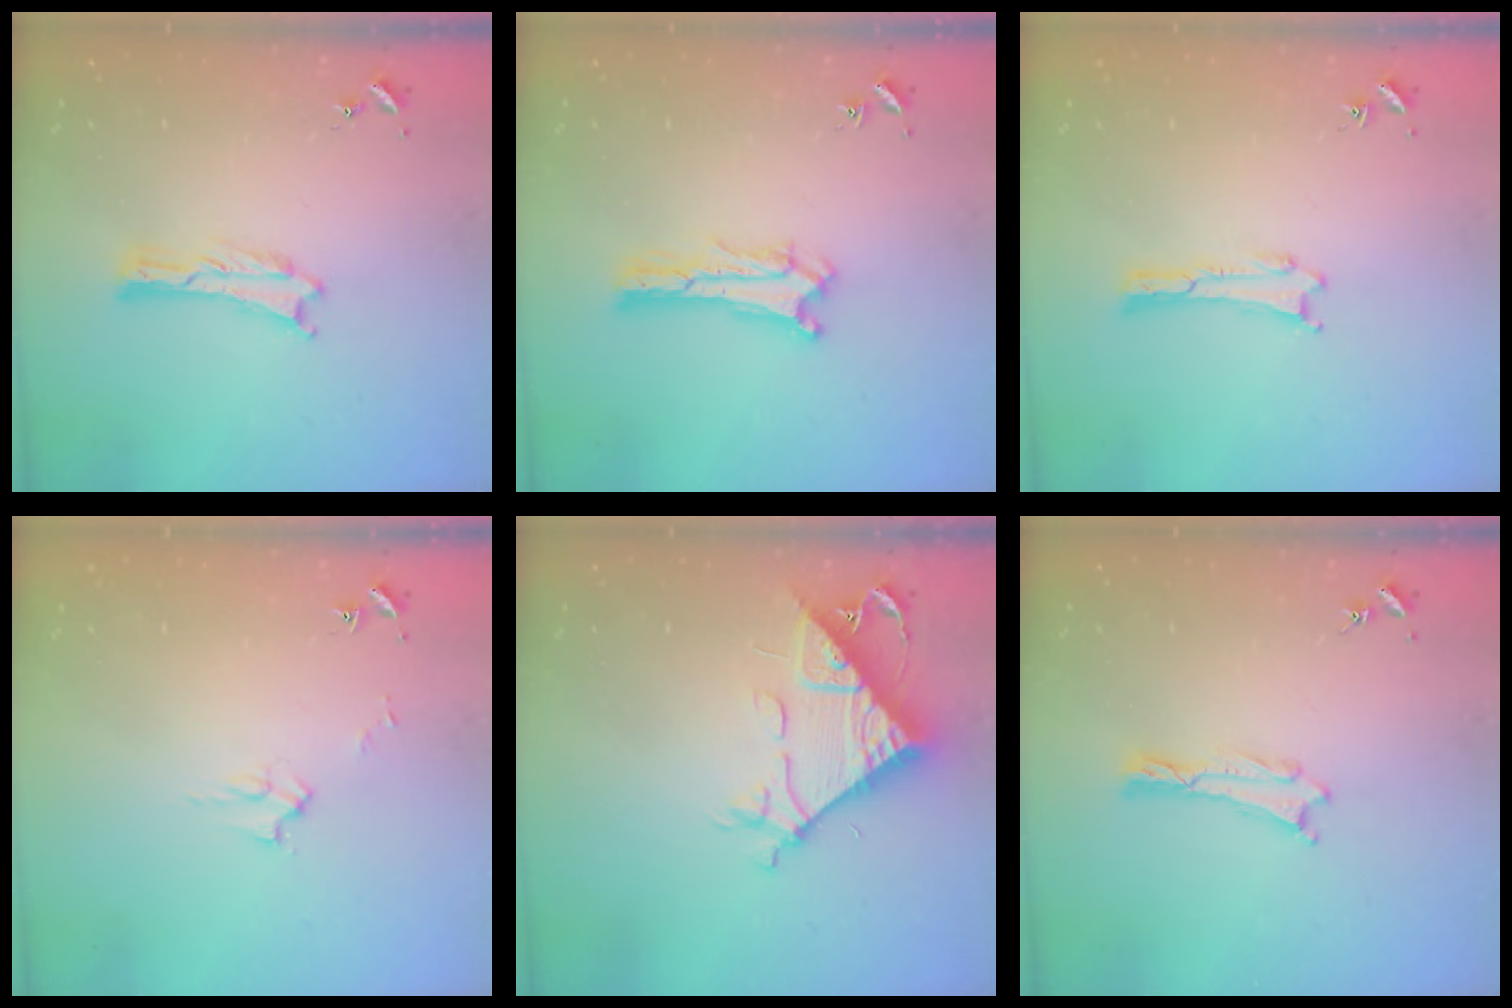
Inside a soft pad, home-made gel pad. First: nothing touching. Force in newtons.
{"total": 0.9, "press": 0.9, "slide": 0.2}
{"total": 0.0}
{"total": 2.6, "press": 2.6, "slide": 0.3}
{"total": 9.6, "press": 9.5, "slide": 1.0}
{"total": 0.0}